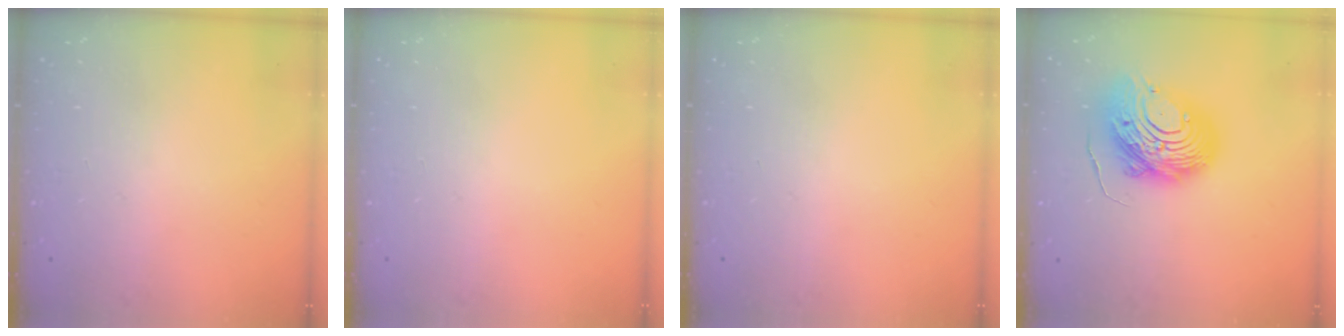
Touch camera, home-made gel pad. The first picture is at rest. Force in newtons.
{"total": 0.0}
{"total": 0.0}
{"total": 15.4, "press": 15.3, "slide": 1.4}